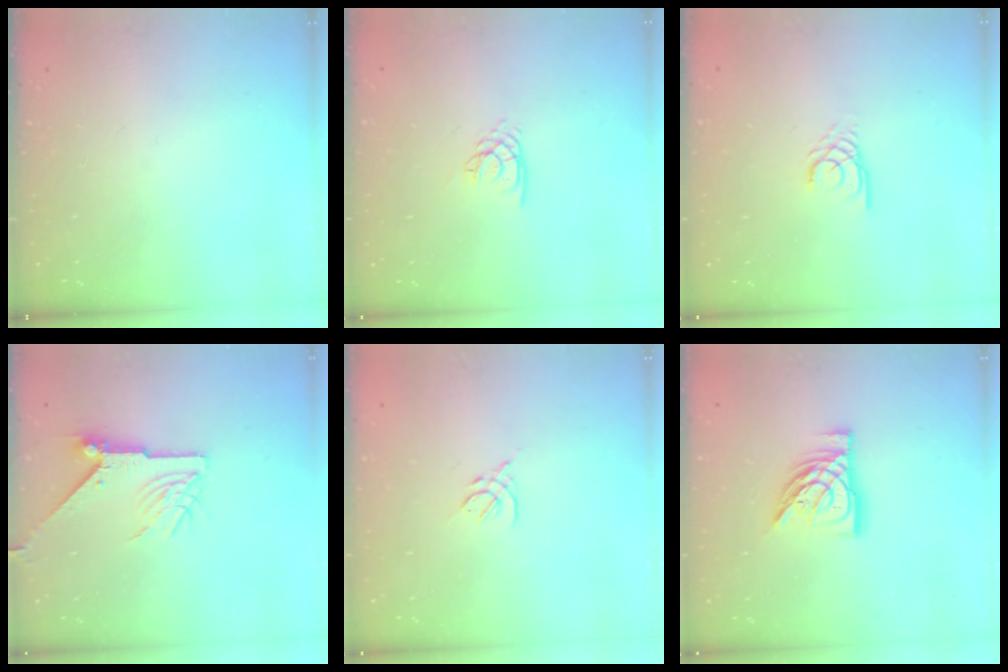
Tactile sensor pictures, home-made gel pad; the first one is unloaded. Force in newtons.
{"total": 1.9, "press": 1.8, "slide": 0.3}
{"total": 2.2, "press": 2.2, "slide": 0.2}
{"total": 9.0, "press": 9.0, "slide": 0.4}
{"total": 2.6, "press": 2.5, "slide": 0.7}
{"total": 12.8, "press": 12.7, "slide": 1.5}